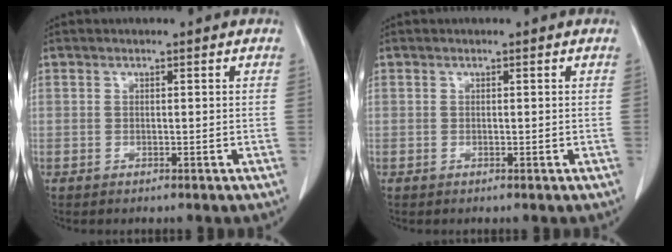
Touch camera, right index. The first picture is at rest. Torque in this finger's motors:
{"motor_torque": [0.00, 0.00, 0.02, 0.00]}